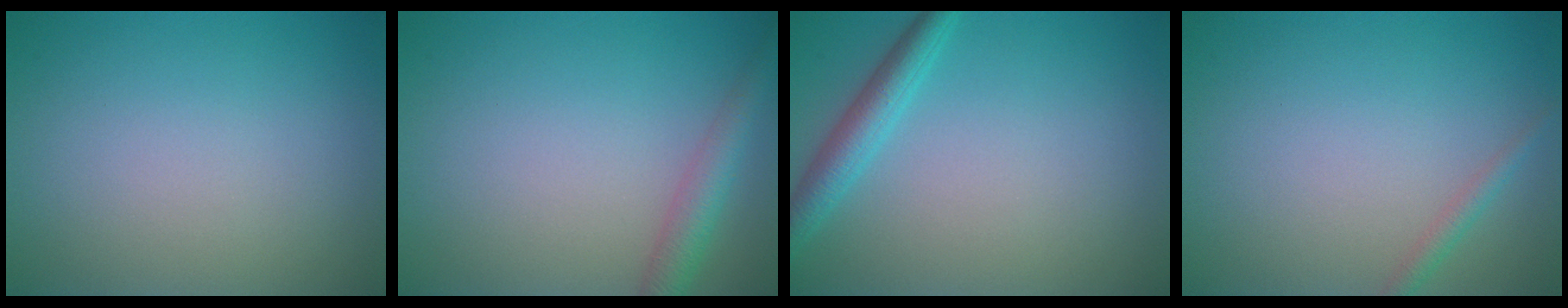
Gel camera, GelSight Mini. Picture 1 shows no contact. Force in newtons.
{"total": 2.9, "press": 2.9, "slide": 0.1}
{"total": 2.8, "press": 2.8, "slide": 0.1}
{"total": 1.2, "press": 1.2, "slide": 0.0}